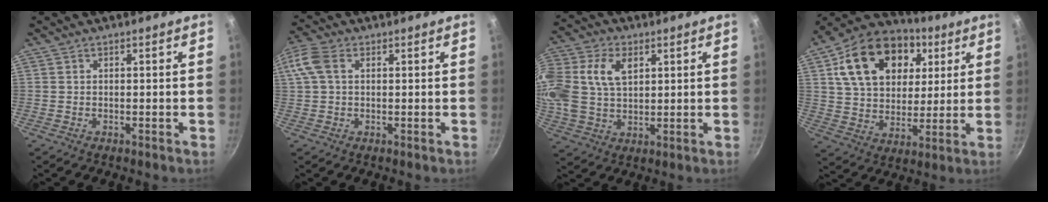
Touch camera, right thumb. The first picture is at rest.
{"total": 6.5, "force": [1.8, 4.1, 4.7], "torque": [-0.103, 0.019, 0.029]}
{"total": 20.5, "force": [6.1, 14.5, 13.2], "torque": [-0.317, 0.037, 0.114]}
{"total": 22.7, "force": [8.0, 15.9, 14.0], "torque": [-0.225, 0.002, 0.130]}